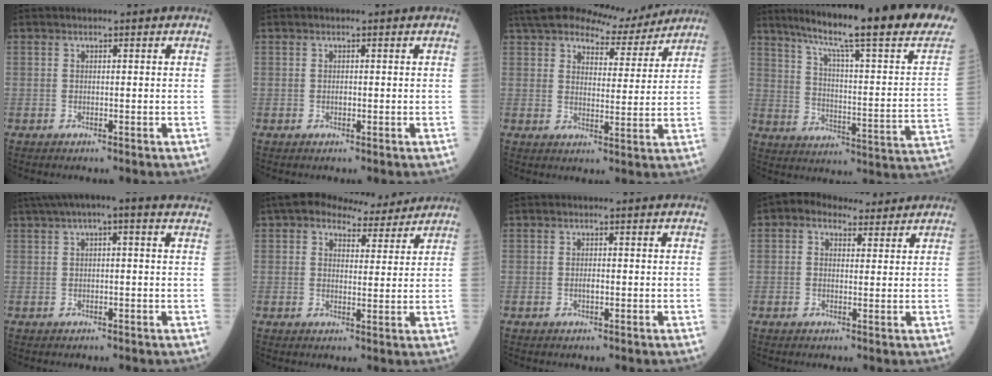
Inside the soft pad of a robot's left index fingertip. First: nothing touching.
{"total": 0.6, "force": [-0.5, 0.3, 0.2], "torque": [-0.007, -0.005, -0.010]}
{"total": 11.2, "force": [10.2, 3.0, 3.4], "torque": [-0.053, 0.003, 0.143]}
{"total": 27.9, "force": [22.6, 0.8, 16.3], "torque": [-0.246, -0.066, 0.290]}
{"total": 7.9, "force": [5.0, 1.4, 6.0], "torque": [-0.103, 0.046, 0.062]}
{"total": 8.5, "force": [7.0, 3.5, 3.2], "torque": [-0.049, 0.018, 0.092]}
{"total": 1.0, "force": [-0.6, 0.3, 0.7], "torque": [-0.016, -0.005, -0.011]}
{"total": 5.4, "force": [3.7, 3.3, 2.1], "torque": [-0.036, 0.026, 0.059]}